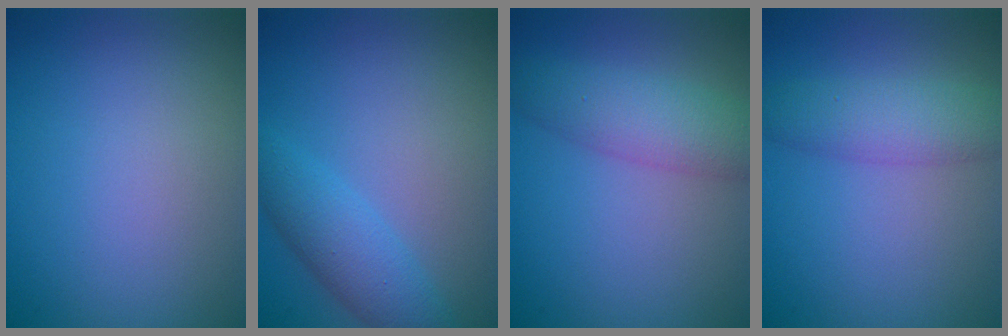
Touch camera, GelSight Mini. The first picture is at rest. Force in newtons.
{"total": 3.7, "press": 3.7, "slide": 0.1}
{"total": 4.5, "press": 4.5, "slide": 0.2}
{"total": 4.0, "press": 4.0, "slide": 0.0}